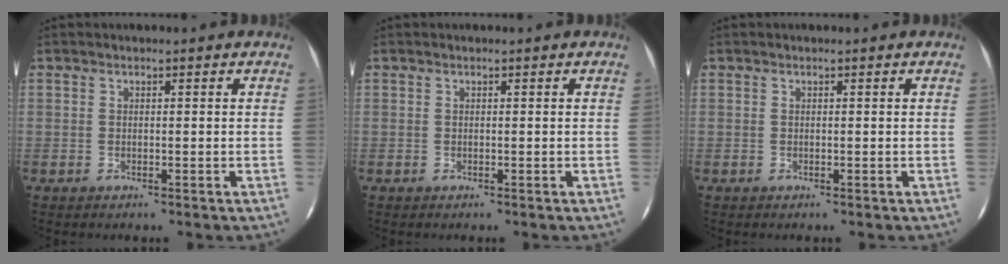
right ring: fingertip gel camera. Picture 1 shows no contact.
{"total": 0.0}
{"total": 0.0}